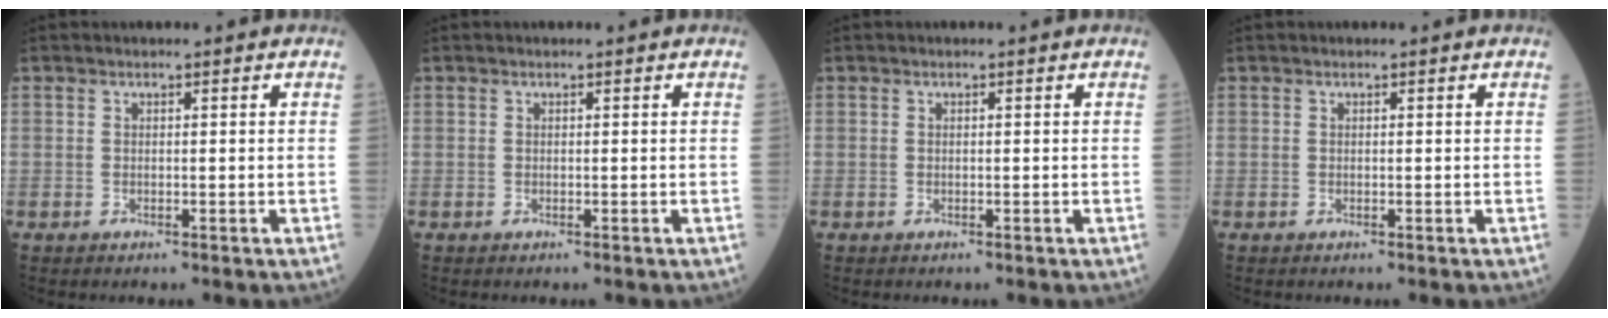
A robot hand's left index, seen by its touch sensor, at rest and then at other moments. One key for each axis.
{"total": 0.0}
{"total": 0.0}
{"total": 0.0}